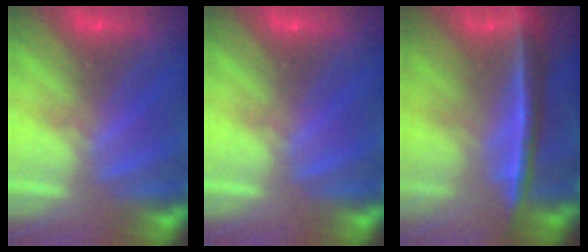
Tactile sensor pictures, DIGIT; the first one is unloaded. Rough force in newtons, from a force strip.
{"total": 0.0}
{"total": 7.3}